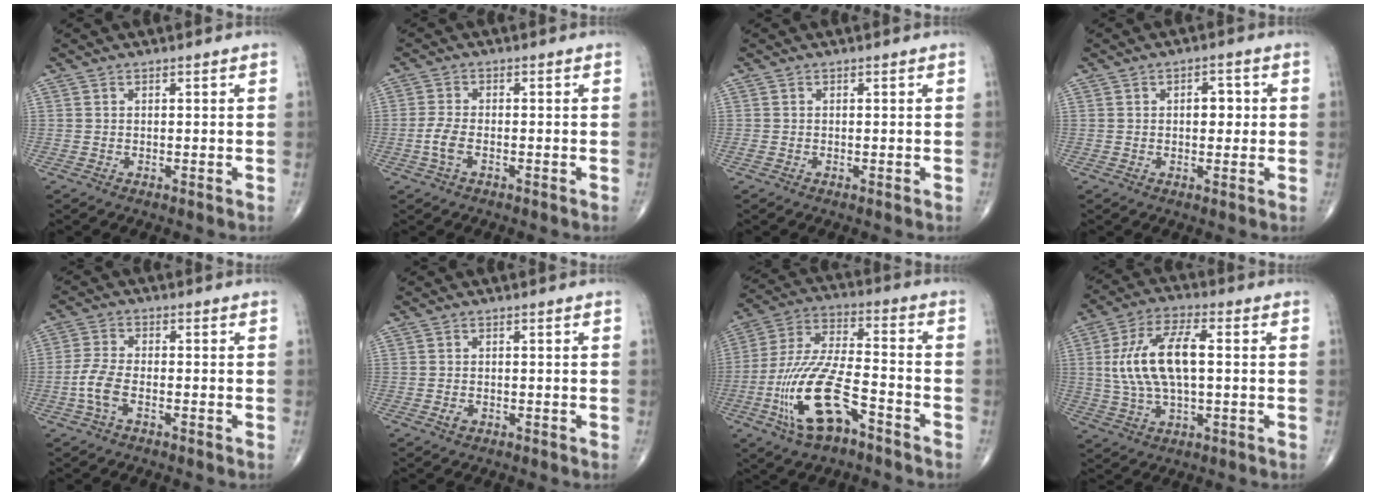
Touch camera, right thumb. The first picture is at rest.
{"total": 3.4, "force": [-1.2, 1.7, 2.7], "torque": [-0.064, 0.008, -0.026]}
{"total": 0.7, "force": [-0.2, 0.3, 0.6], "torque": [-0.010, -0.002, -0.004]}
{"total": 3.8, "force": [0.4, 2.3, 3.0], "torque": [-0.027, 0.004, 0.003]}
{"total": 5.0, "force": [-1.9, 2.4, 4.0], "torque": [-0.095, 0.016, -0.041]}
{"total": 1.0, "force": [-0.5, 0.7, 0.5], "torque": [-0.010, 0.001, -0.009]}
{"total": 17.1, "force": [-7.7, 6.5, 13.9], "torque": [-0.289, 0.048, -0.138]}
{"total": 13.8, "force": [1.0, 5.9, 12.4], "torque": [-0.251, 0.018, 0.019]}